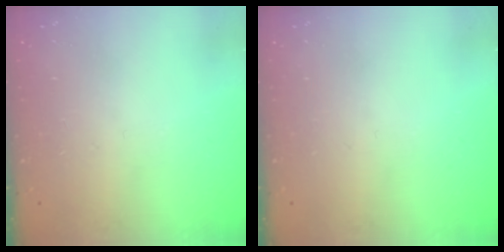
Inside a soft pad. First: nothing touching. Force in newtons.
{"total": 0.0}